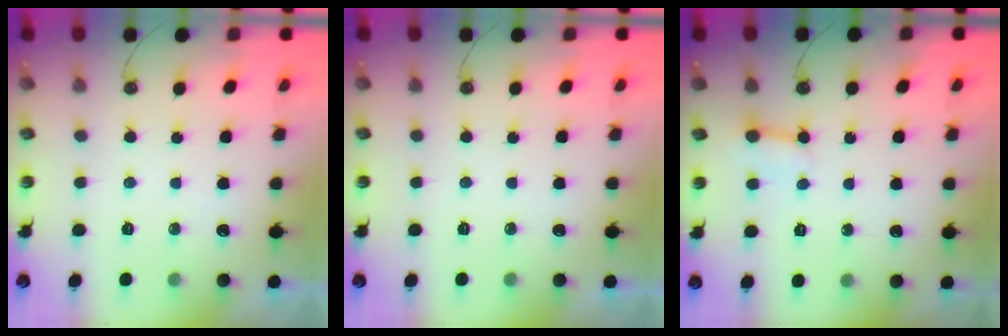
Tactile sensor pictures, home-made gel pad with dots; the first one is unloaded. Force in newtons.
{"total": 0.0}
{"total": 2.9, "press": 2.9, "slide": 0.4}